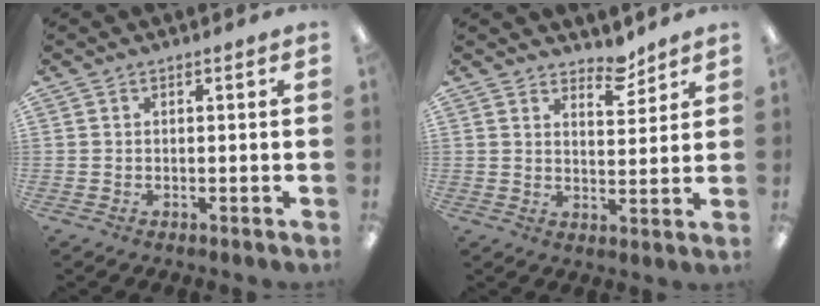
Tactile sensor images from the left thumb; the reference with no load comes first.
{"total": 5.9, "force": [5.2, 2.1, 1.7], "torque": [-0.006, -0.041, 0.089]}